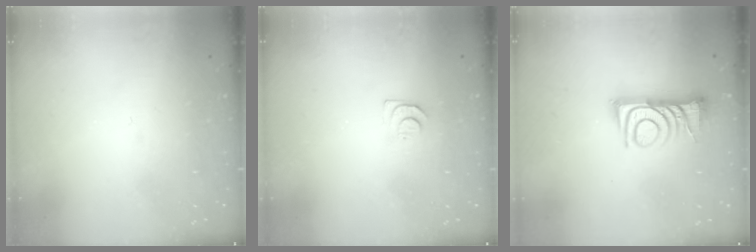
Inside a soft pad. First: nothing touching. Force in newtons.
{"total": 4.0, "press": 4.0, "slide": 0.6}
{"total": 10.3, "press": 10.3, "slide": 0.6}